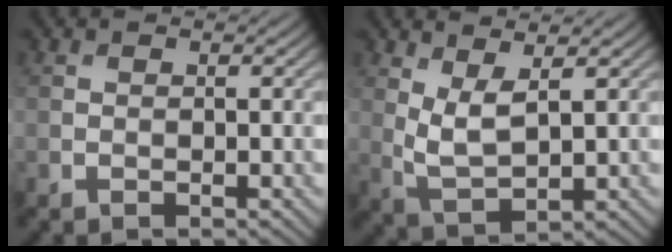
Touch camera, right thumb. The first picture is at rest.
{"total": 4.6, "force": [1.9, 1.6, 3.8], "torque": [-0.091, -0.007, 0.044]}